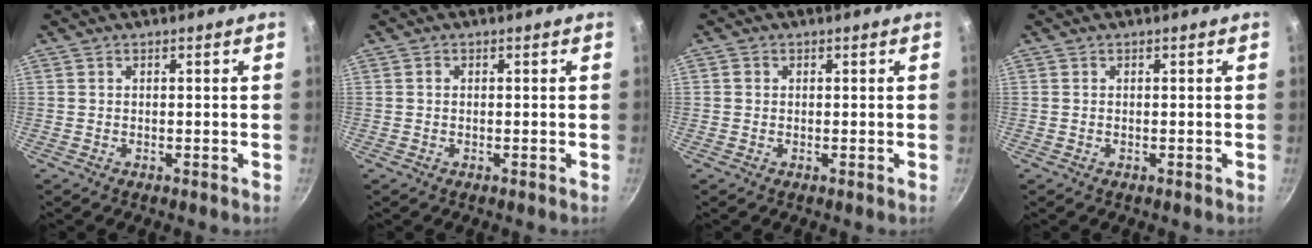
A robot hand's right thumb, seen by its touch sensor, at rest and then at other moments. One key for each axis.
{"total": 0.6, "fx": 0.1, "fy": 0.5, "fz": 0.3, "tx": -0.006, "ty": 0.004, "tz": -0.001}
{"total": 1.0, "fx": 0.1, "fy": 1.0, "fz": 0.3, "tx": -0.002, "ty": 0.002, "tz": -0.001}
{"total": 0.0}